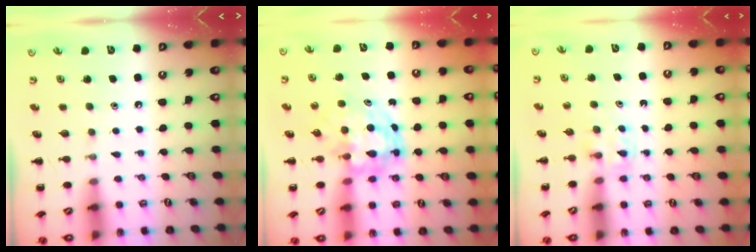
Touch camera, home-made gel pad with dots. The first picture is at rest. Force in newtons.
{"total": 5.7, "press": 5.6, "slide": 1.3}
{"total": 3.0, "press": 2.8, "slide": 1.0}